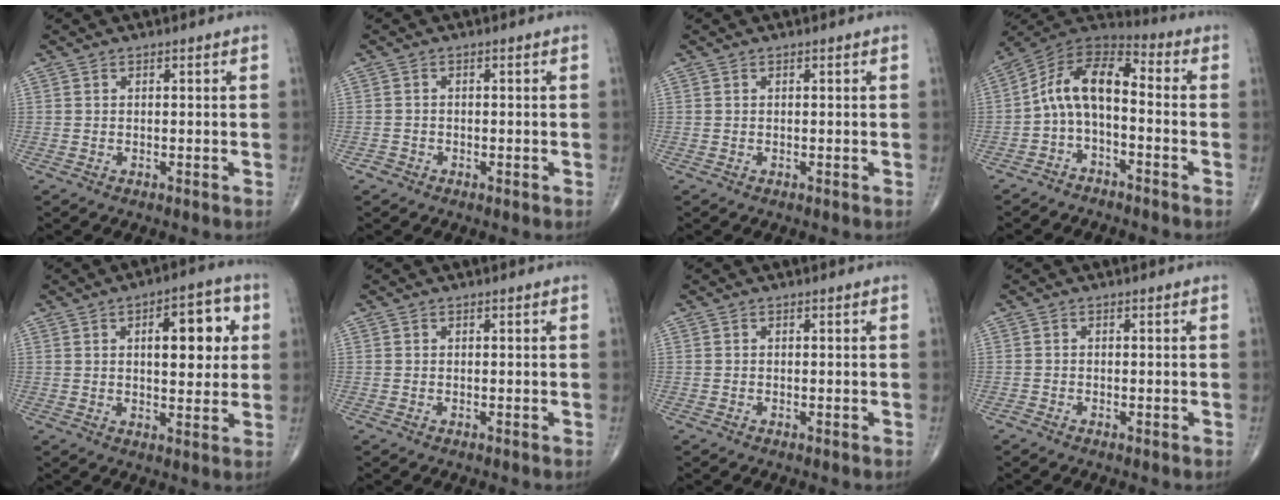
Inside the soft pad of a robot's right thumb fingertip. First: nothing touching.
{"total": 1.1, "force": [-0.7, 0.8, 0.0], "torque": [0.004, 0.003, -0.019]}
{"total": 0.0}
{"total": 11.0, "force": [-1.9, 5.8, 9.2], "torque": [-0.154, 0.064, -0.049]}
{"total": 11.8, "force": [2.9, 5.3, 10.1], "torque": [-0.102, 0.004, 0.037]}
{"total": 0.0}
{"total": 0.0}
{"total": 0.7, "force": [-0.4, 0.2, 0.4], "torque": [-0.006, -0.001, -0.010]}